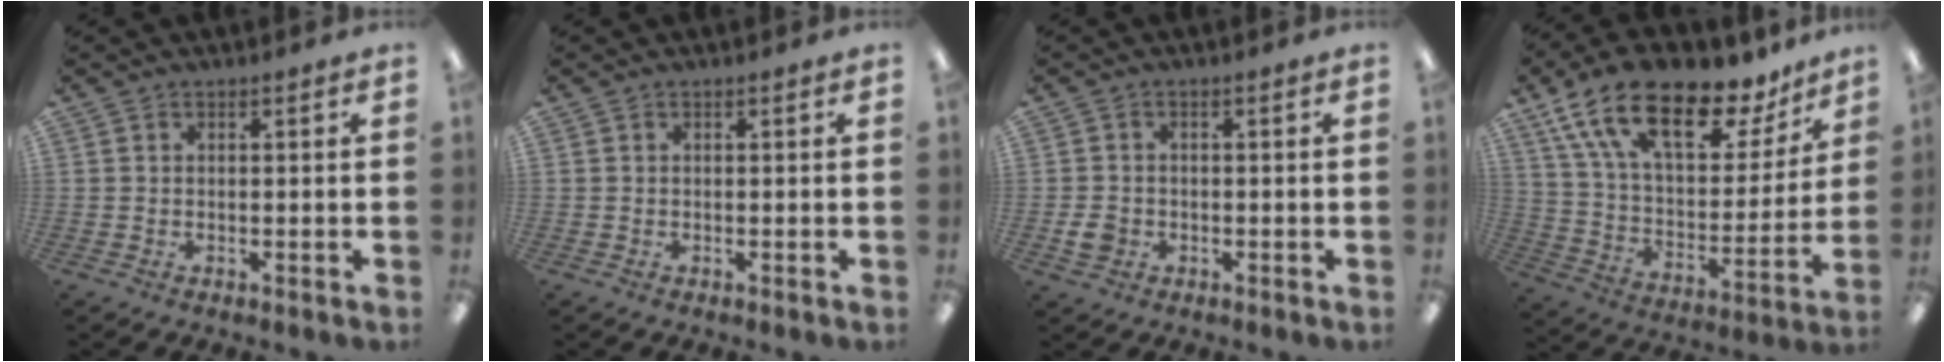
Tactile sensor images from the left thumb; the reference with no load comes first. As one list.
[{"total": 0.0}, {"total": 3.0, "force": [-0.7, 2.6, 1.5], "torque": [-0.030, 0.003, -0.013]}, {"total": 22.0, "force": [14.4, 9.6, 13.7], "torque": [-0.236, -0.076, 0.249]}]